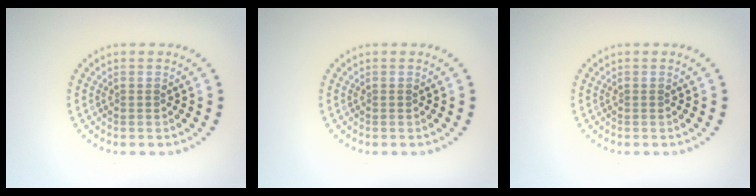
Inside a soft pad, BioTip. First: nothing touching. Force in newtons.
{"total": 0.0}
{"total": 0.0}